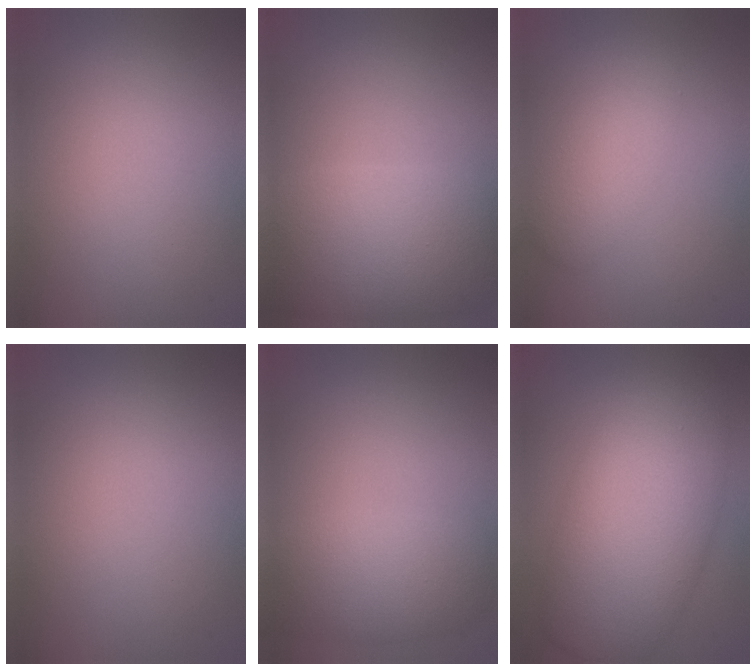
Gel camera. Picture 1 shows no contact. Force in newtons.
{"total": 9.4, "press": 9.3, "slide": 0.8}
{"total": 3.5, "press": 3.5, "slide": 0.2}
{"total": 0.0}
{"total": 4.6, "press": 4.6, "slide": 0.2}
{"total": 11.1, "press": 11.1, "slide": 0.3}